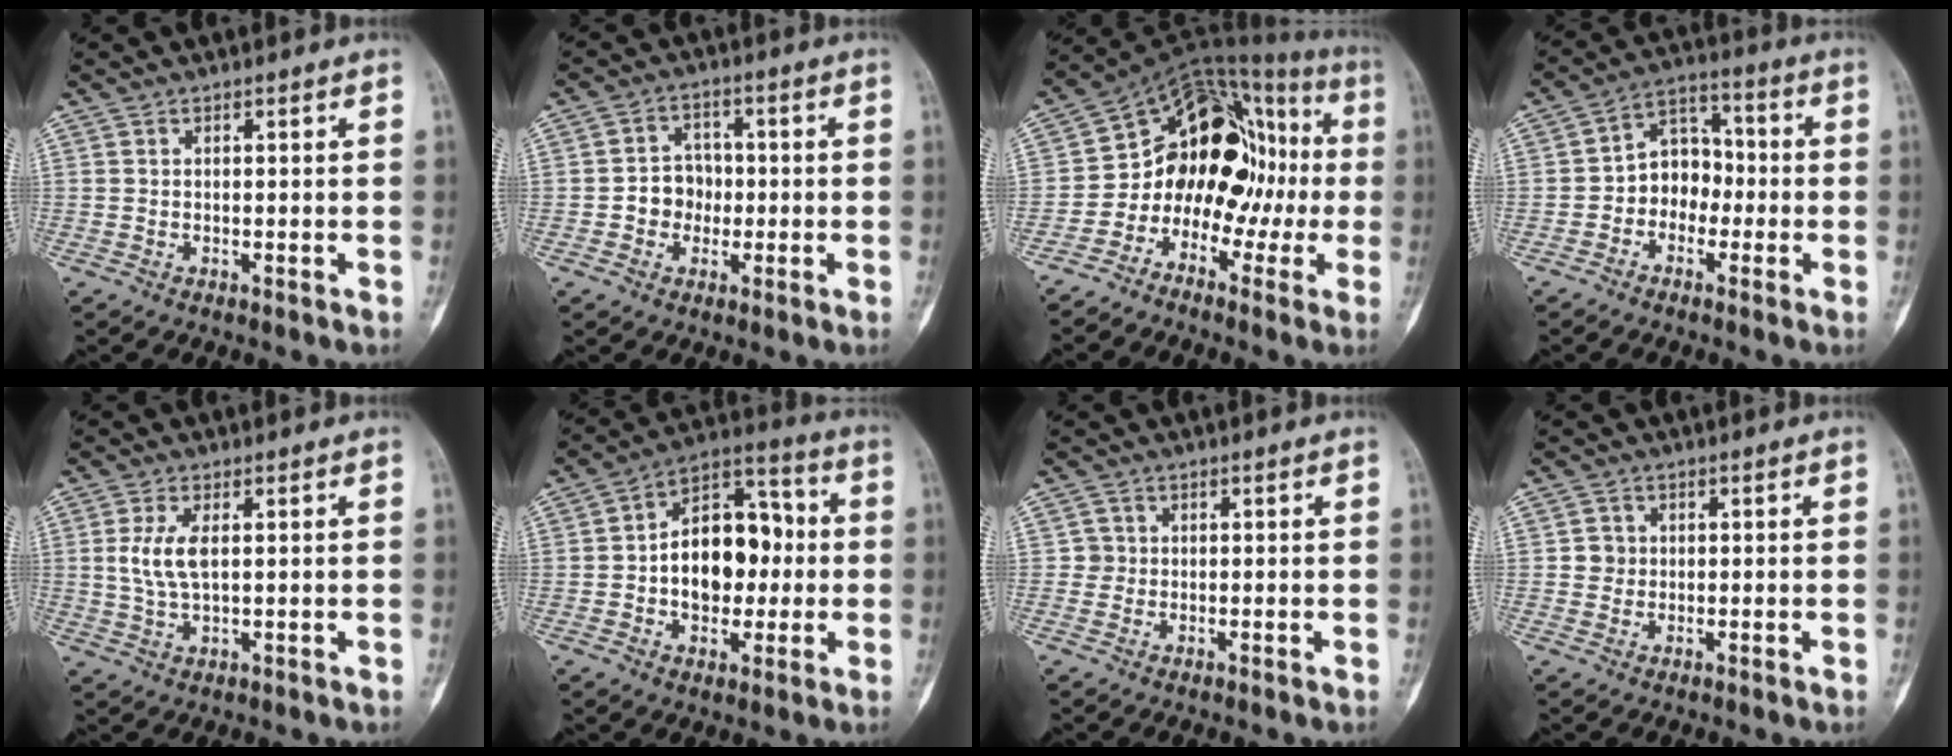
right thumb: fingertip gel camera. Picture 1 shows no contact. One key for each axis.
{"total": 5.8, "fx": -1.0, "fy": 5.2, "fz": 2.4, "tx": -0.003, "ty": 0.018, "tz": -0.025}
{"total": 17.2, "fx": -3.2, "fy": 12.2, "fz": 11.7, "tx": -0.113, "ty": 0.114, "tz": -0.057}
{"total": 8.7, "fx": -1.8, "fy": 6.9, "fz": 4.9, "tx": -0.041, "ty": 0.043, "tz": -0.047}
{"total": 5.8, "fx": 1.0, "fy": 2.6, "fz": 5.1, "tx": -0.111, "ty": -0.003, "tz": 0.021}
{"total": 16.3, "fx": -0.6, "fy": 10.9, "fz": 12.1, "tx": -0.141, "ty": 0.038, "tz": -0.012}
{"total": 1.8, "fx": 0.0, "fy": 1.8, "fz": -0.1, "tx": 0.016, "ty": 0.007, "tz": -0.005}
{"total": 2.6, "fx": 0.2, "fy": 2.6, "fz": 0.5, "tx": 0.009, "ty": 0.005, "tz": 0.001}